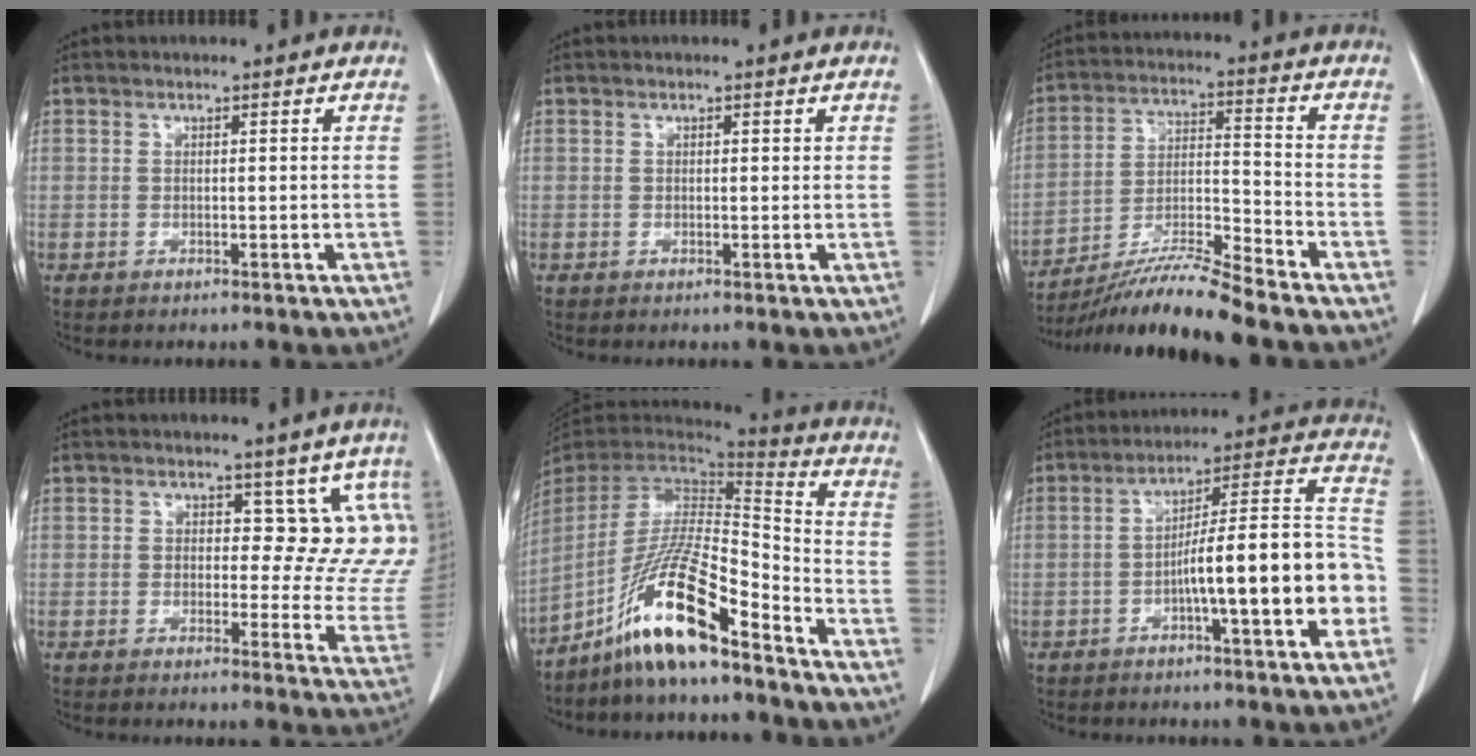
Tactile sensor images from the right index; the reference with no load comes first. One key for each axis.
{"total": 0.5, "fx": 0.3, "fy": 0.3, "fz": 0.3, "tx": -0.002, "ty": 0.000, "tz": 0.002}
{"total": 12.9, "fx": -11.4, "fy": -1.3, "fz": 6.0, "tx": -0.104, "ty": -0.010, "tz": -0.207}
{"total": 8.6, "fx": 4.7, "fy": 5.2, "fz": 5.0, "tx": -0.024, "ty": -0.009, "tz": 0.035}
{"total": 16.1, "fx": -11.1, "fy": 1.4, "fz": 11.5, "tx": -0.226, "ty": -0.004, "tz": -0.205}
{"total": 16.3, "fx": -4.7, "fy": 1.6, "fz": 15.6, "tx": -0.223, "ty": 0.029, "tz": -0.068}